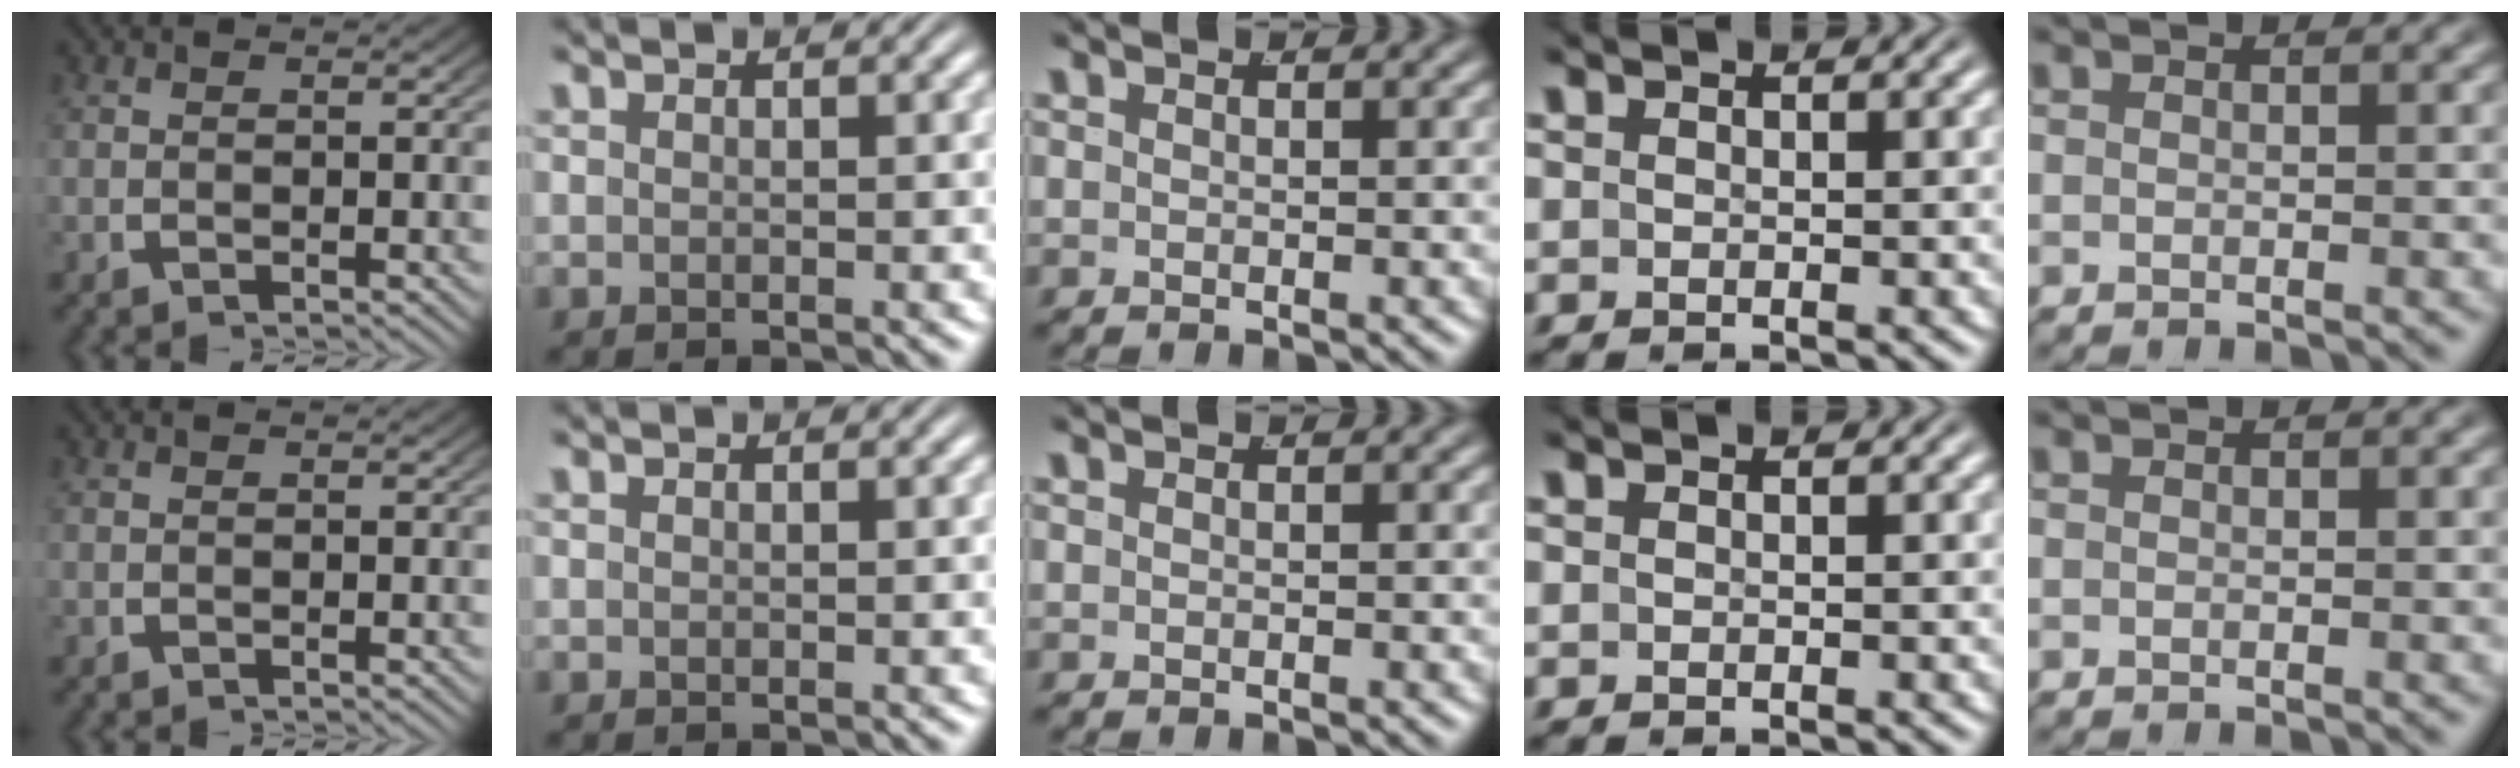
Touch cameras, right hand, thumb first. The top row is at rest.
{}